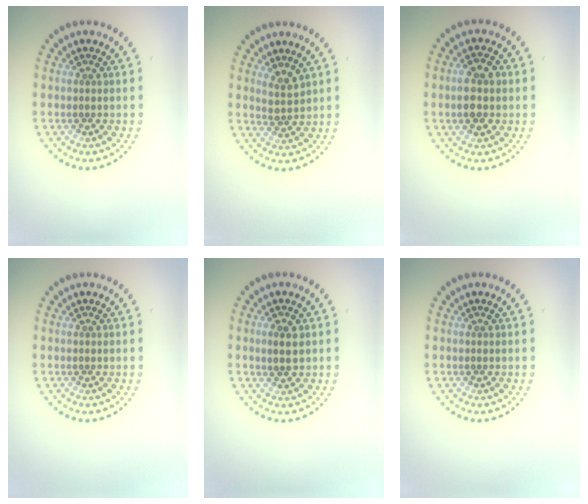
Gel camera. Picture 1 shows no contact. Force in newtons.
{"total": 1.6, "press": 1.3, "slide": 0.9}
{"total": 3.6, "press": 3.6, "slide": 0.2}
{"total": 0.0}
{"total": 2.0, "press": 2.0, "slide": 0.4}
{"total": 0.0}